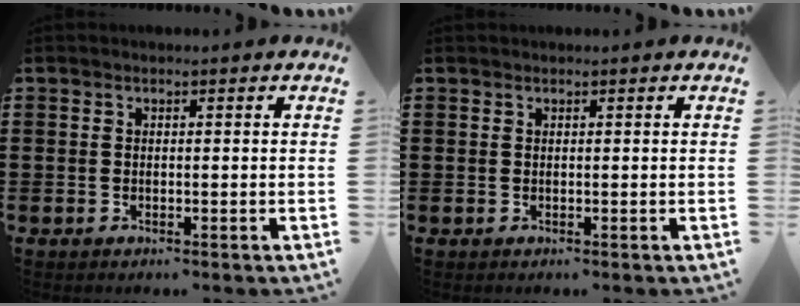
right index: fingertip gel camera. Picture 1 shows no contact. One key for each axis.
{"total": 0.0}